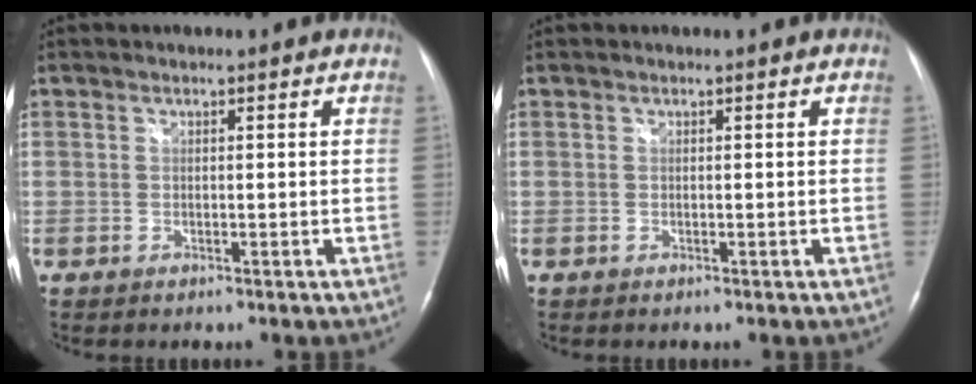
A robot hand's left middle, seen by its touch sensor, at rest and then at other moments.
{"total": 0.0}